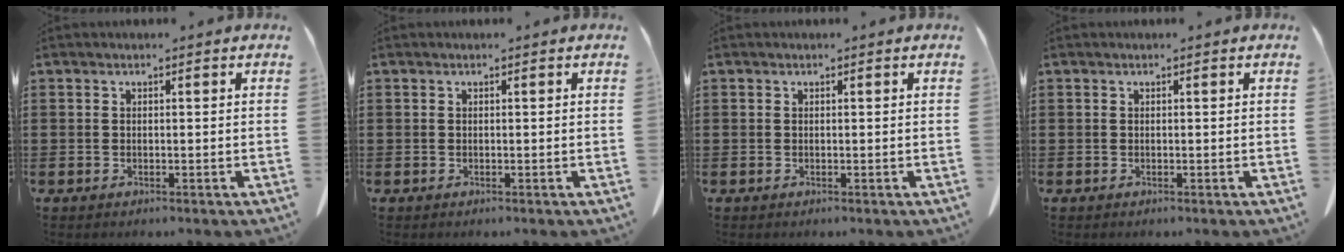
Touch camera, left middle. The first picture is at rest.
{"total": 0.0}
{"total": 0.0}
{"total": 0.0}